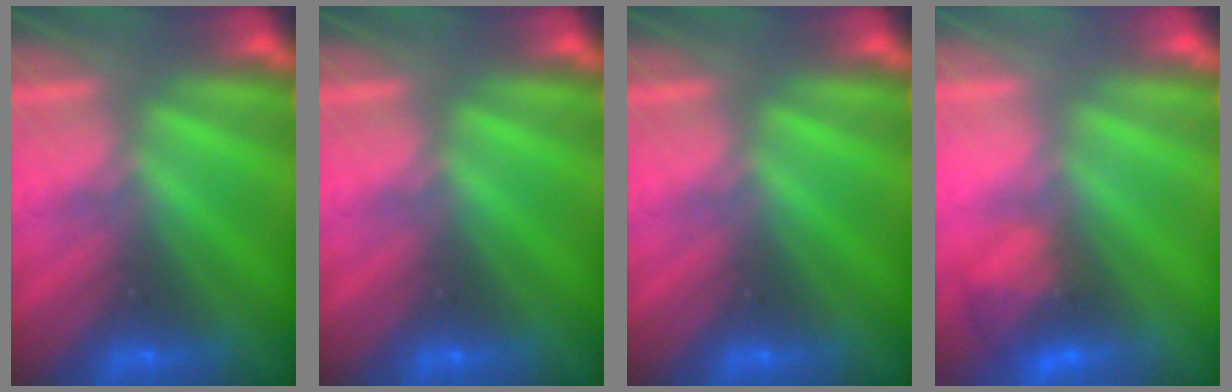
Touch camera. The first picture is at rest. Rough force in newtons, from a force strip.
{"total": 0.0}
{"total": 0.0}
{"total": 2.6}